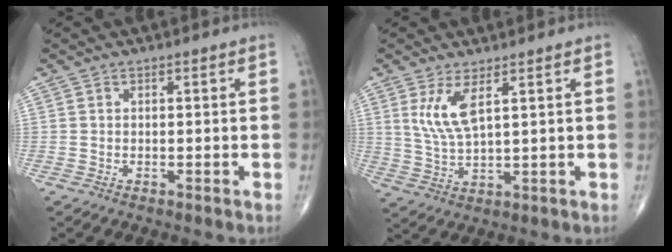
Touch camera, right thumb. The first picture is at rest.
{"total": 6.3, "force": [2.7, 1.8, 5.4], "torque": [-0.117, -0.021, 0.064]}